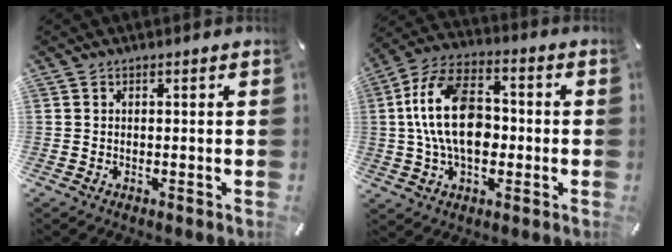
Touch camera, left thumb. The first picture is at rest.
{"total": 16.4, "force": [0.0, 10.7, 12.5], "torque": [-0.265, 0.010, -0.002]}